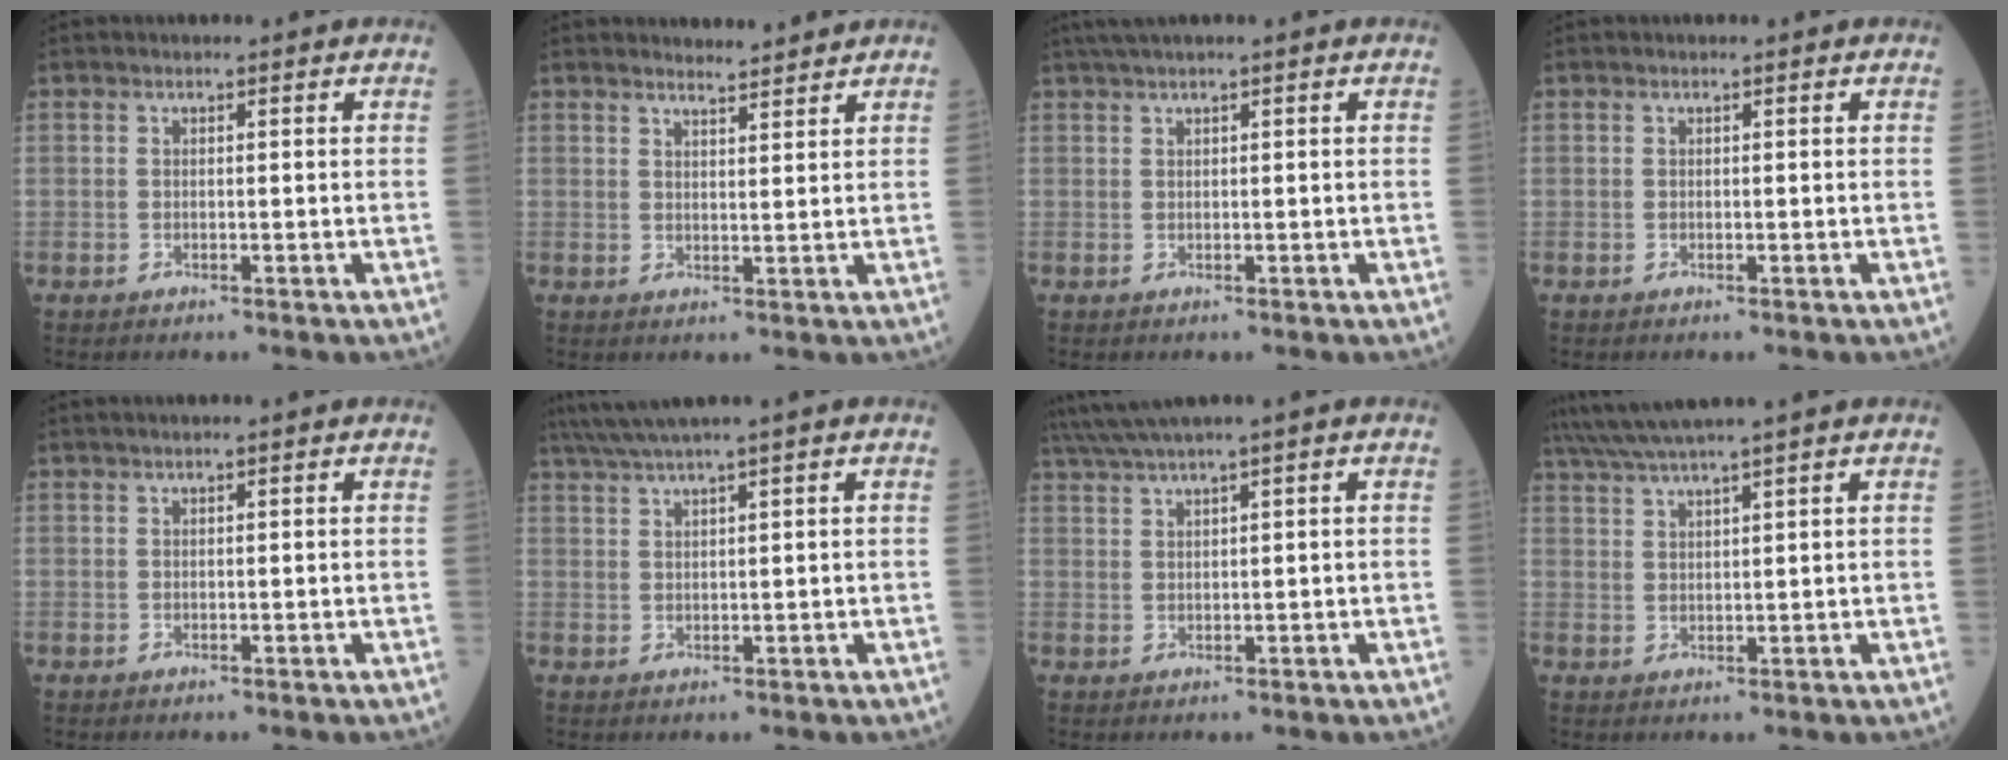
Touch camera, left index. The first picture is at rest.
{"total": 3.5, "force": [3.4, 0.1, 0.3], "torque": [-0.014, -0.001, 0.049]}
{"total": 2.3, "force": [1.5, -0.4, 1.6], "torque": [-0.040, 0.017, 0.036]}
{"total": 0.0}
{"total": 0.9, "force": [0.6, -0.2, 0.6], "torque": [-0.016, 0.011, 0.017]}
{"total": 5.1, "force": [3.9, -1.2, 3.0], "torque": [-0.067, 0.018, 0.080]}
{"total": 4.8, "force": [3.6, -1.0, 3.1], "torque": [-0.073, 0.018, 0.077]}
{"total": 6.2, "force": [5.2, -1.8, 2.8], "torque": [-0.056, 0.017, 0.101]}